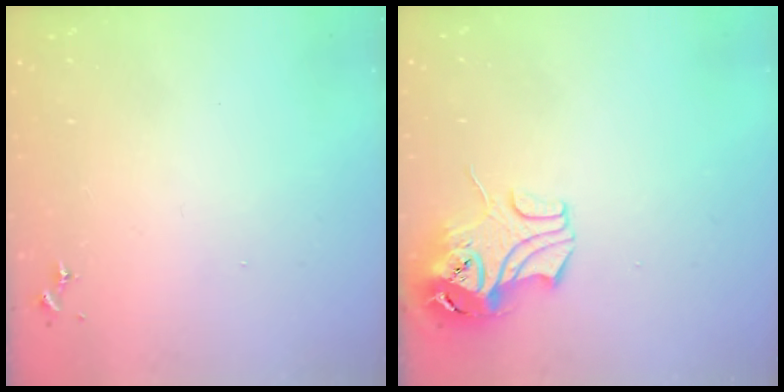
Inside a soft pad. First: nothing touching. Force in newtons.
{"total": 9.8, "press": 9.7, "slide": 1.6}